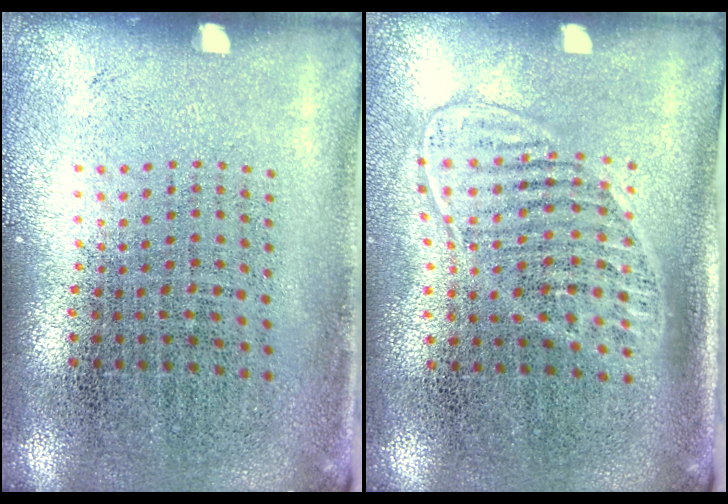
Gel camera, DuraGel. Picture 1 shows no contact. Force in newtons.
{"total": 1.4, "press": 1.1, "slide": 0.7}